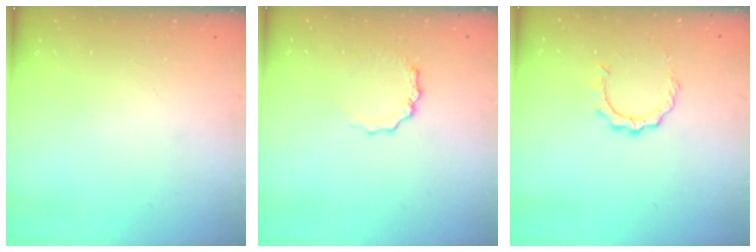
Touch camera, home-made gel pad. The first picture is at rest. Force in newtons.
{"total": 3.9, "press": 3.8, "slide": 0.5}
{"total": 4.8, "press": 4.8, "slide": 0.4}